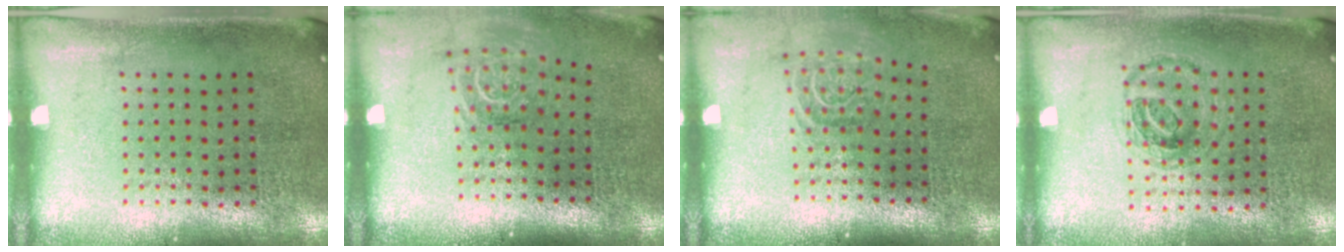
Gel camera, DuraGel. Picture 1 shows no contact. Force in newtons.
{"total": 1.7, "press": 1.1, "slide": 1.3}
{"total": 1.6, "press": 1.1, "slide": 1.1}
{"total": 0.9, "press": 0.9, "slide": 0.3}